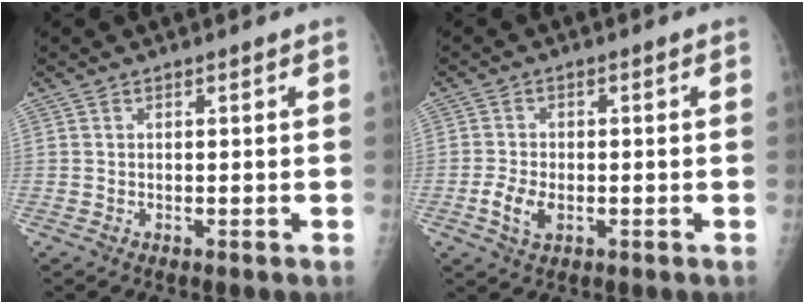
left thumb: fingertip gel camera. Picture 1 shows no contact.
{"total": 4.4, "force": [-1.3, 2.6, 3.3], "torque": [-0.069, 0.002, -0.024]}